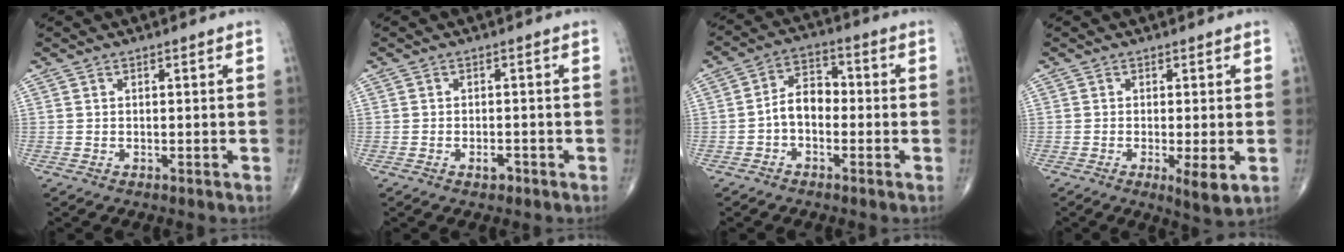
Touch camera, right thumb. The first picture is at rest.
{"total": 1.7, "force": [-0.9, 0.9, 1.0], "torque": [-0.016, 0.005, -0.014]}
{"total": 6.4, "force": [-1.4, 4.3, 4.6], "torque": [-0.063, 0.029, -0.038]}
{"total": 4.6, "force": [-1.1, 0.9, 4.4], "torque": [-0.078, -0.016, -0.019]}